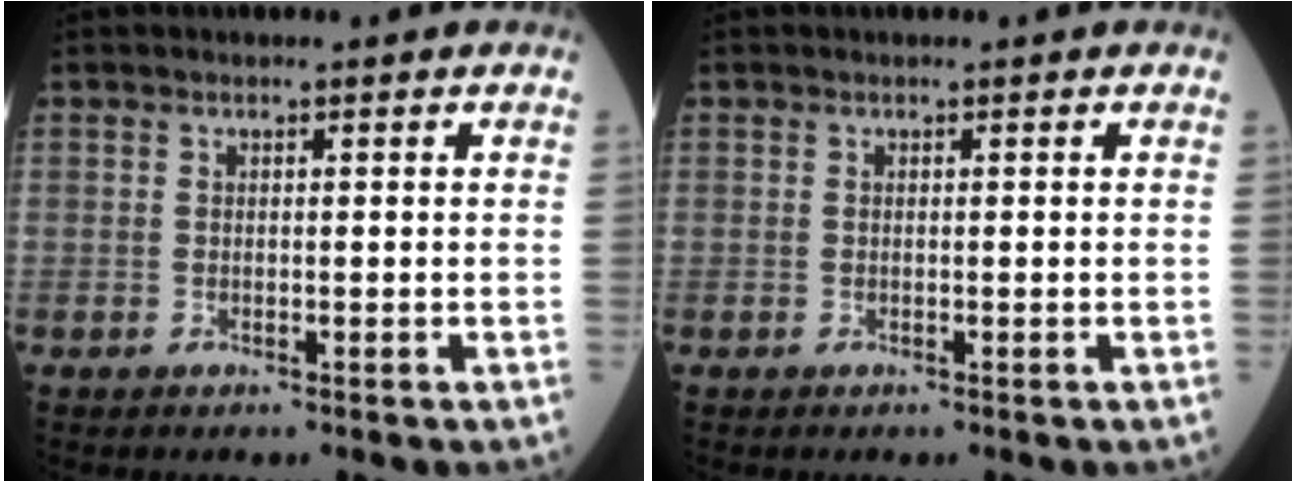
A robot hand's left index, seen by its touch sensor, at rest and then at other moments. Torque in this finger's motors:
{"motor_torque": [0.14, 0.02, -0.02, 0.00]}